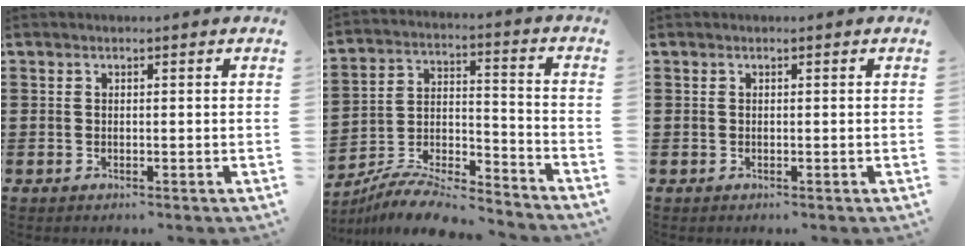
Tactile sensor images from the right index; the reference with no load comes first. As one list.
[{"total": 8.9, "force": [-8.4, 1.4, 2.8], "torque": [-0.046, 0.016, -0.163]}, {"total": 0.0}]